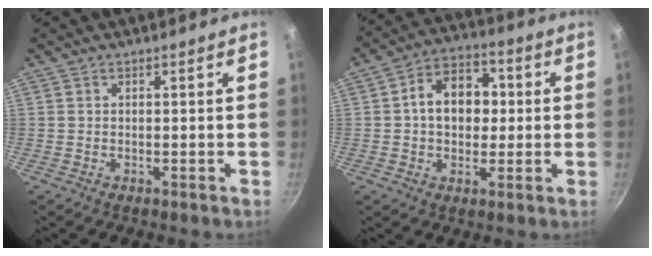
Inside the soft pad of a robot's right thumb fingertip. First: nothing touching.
{"total": 11.4, "force": [0.9, 8.4, 7.6], "torque": [-0.078, 0.022, 0.001]}